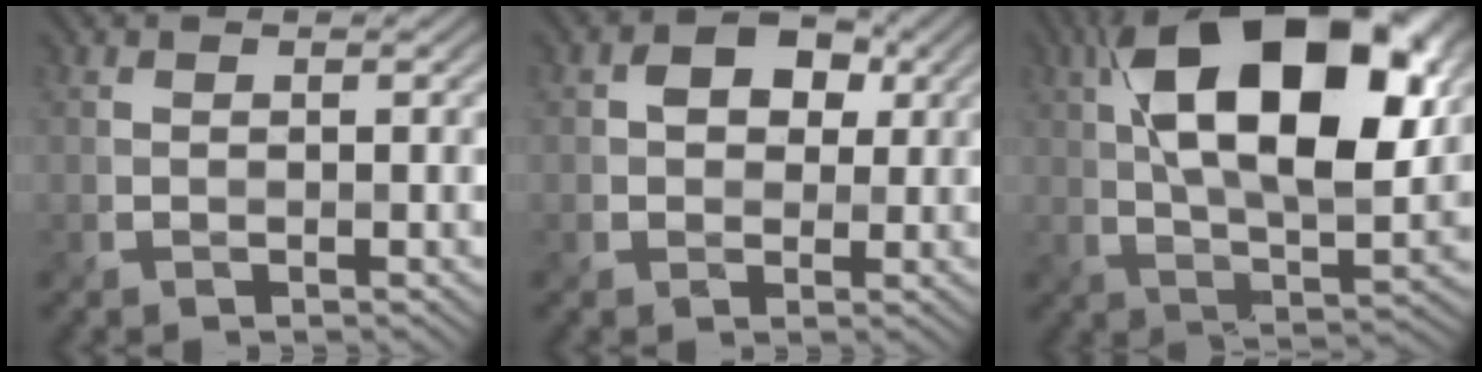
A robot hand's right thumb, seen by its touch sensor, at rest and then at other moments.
{"total": 4.5, "force": [1.0, 3.6, 2.5], "torque": [-0.043, 0.007, 0.003]}
{"total": 19.2, "force": [6.1, 8.9, 15.8], "torque": [-0.272, 0.042, 0.079]}